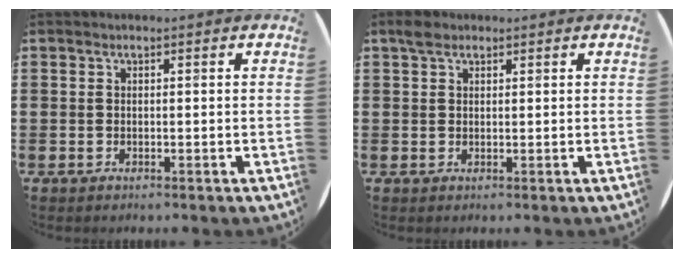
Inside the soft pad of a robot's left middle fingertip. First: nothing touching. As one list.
[{"total": 1.7, "force": [1.3, 0.9, 0.6], "torque": [-0.006, 0.002, 0.023]}]